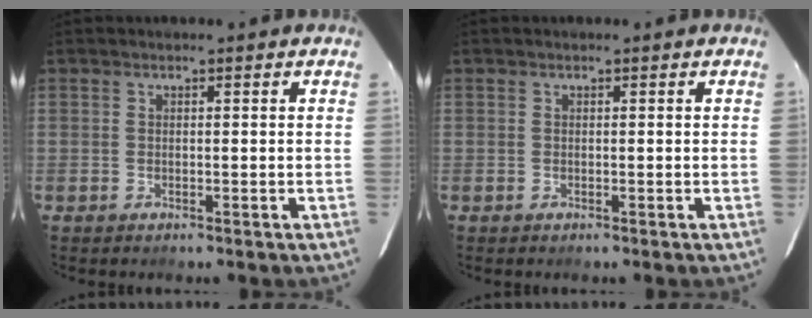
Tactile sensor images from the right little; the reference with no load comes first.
{"total": 0.0}